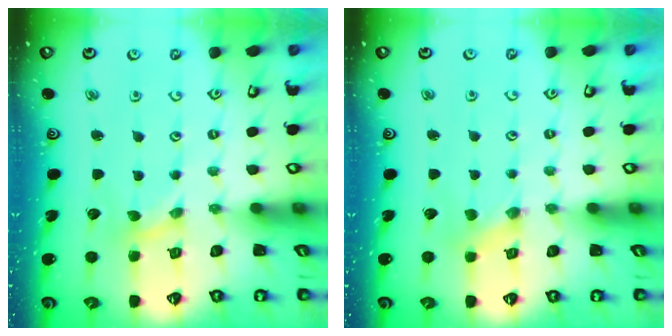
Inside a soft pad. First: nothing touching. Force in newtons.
{"total": 0.8, "press": 0.8, "slide": 0.2}